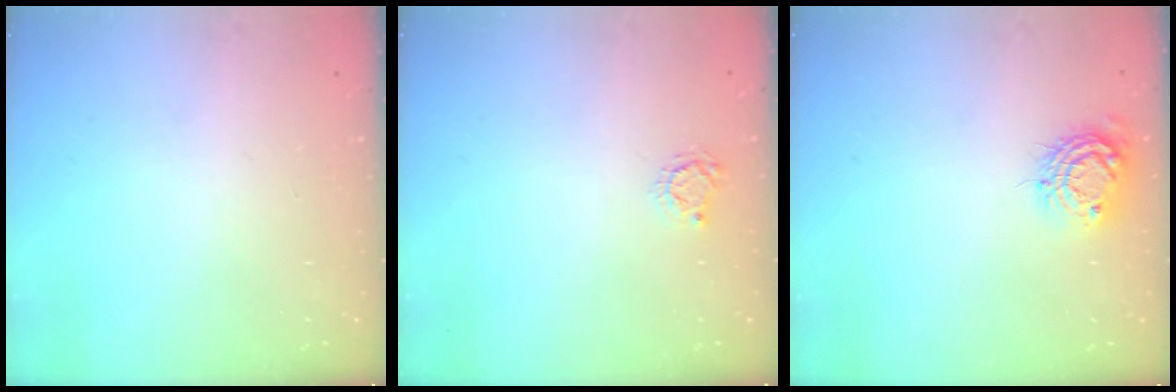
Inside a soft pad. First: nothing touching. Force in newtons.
{"total": 3.4, "press": 3.4, "slide": 0.4}
{"total": 9.0, "press": 9.0, "slide": 0.5}